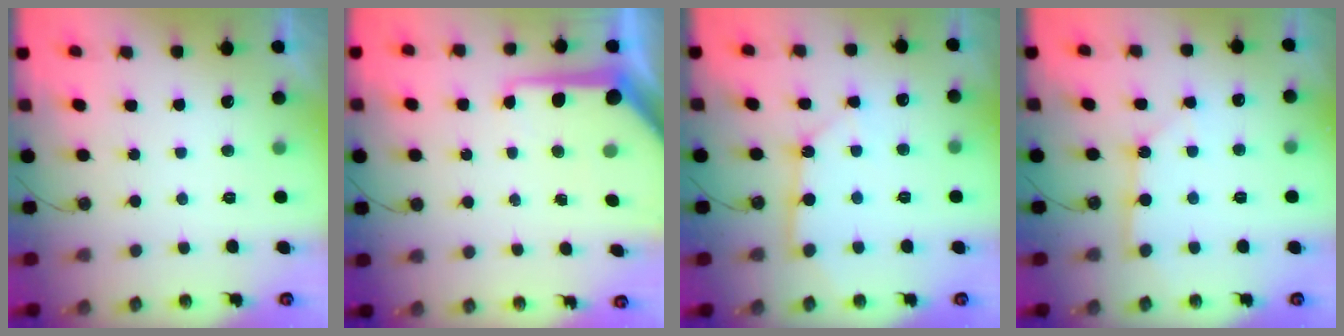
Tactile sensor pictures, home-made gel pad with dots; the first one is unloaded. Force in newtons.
{"total": 10.5, "press": 10.4, "slide": 1.1}
{"total": 5.6, "press": 5.6, "slide": 0.4}
{"total": 2.2, "press": 2.2, "slide": 0.3}